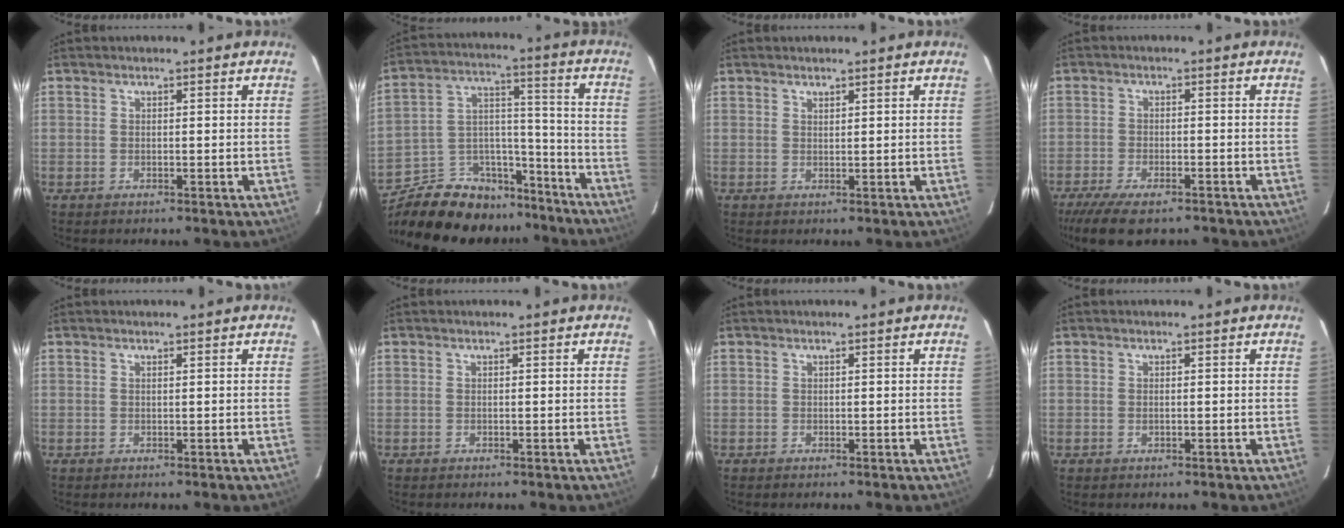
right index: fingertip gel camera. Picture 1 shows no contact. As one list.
[{"total": 19.2, "force": [-15.3, 9.8, 6.2], "torque": [-0.136, 0.065, -0.227]}, {"total": 0.8, "force": [0.7, 0.2, 0.2], "torque": [-0.004, 0.001, 0.014]}, {"total": 10.7, "force": [-8.3, 3.5, 5.8], "torque": [-0.141, -0.032, -0.142]}, {"total": 0.0}, {"total": 0.0}, {"total": 0.0}, {"total": 0.5, "force": [0.0, 0.1, 0.5], "torque": [-0.011, 0.001, -0.001]}]